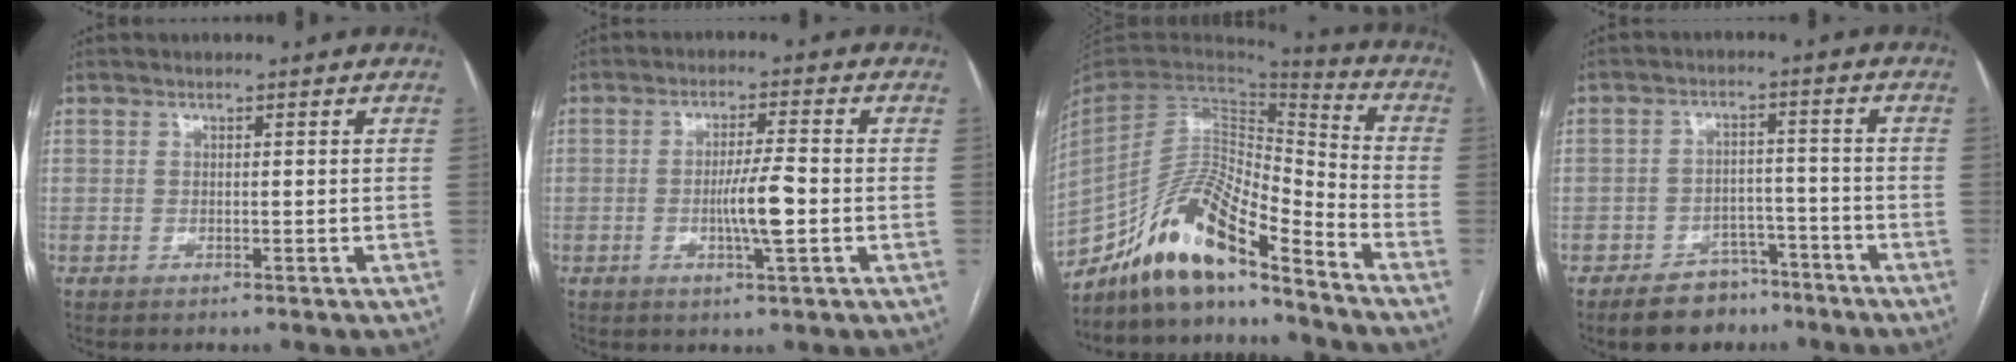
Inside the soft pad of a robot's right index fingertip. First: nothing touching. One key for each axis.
{"total": 5.8, "fx": -1.2, "fy": 0.1, "fz": 5.7, "tx": -0.104, "ty": -0.006, "tz": -0.021}
{"total": 16.2, "fx": -13.1, "fy": 2.5, "fz": 9.2, "tx": -0.169, "ty": 0.024, "tz": -0.240}
{"total": 7.6, "fx": -5.7, "fy": 4.6, "fz": 2.0, "tx": -0.026, "ty": 0.013, "tz": -0.086}